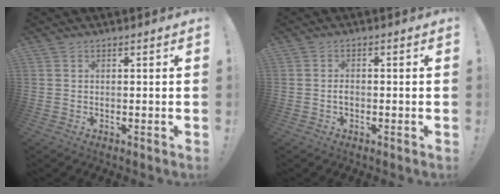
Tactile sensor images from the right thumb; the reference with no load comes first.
{"total": 1.4, "force": [-0.6, 0.7, 1.0], "torque": [-0.020, 0.006, -0.011]}